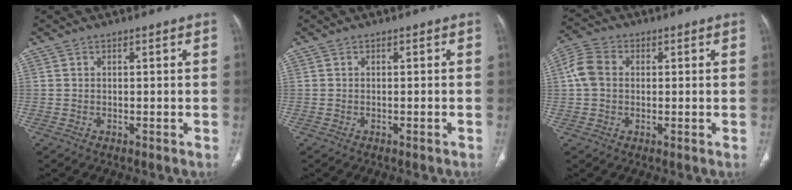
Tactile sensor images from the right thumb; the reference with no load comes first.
{"total": 0.6, "force": [-0.4, 0.0, 0.4], "torque": [-0.013, 0.003, -0.003]}
{"total": 6.1, "force": [0.6, 4.8, 3.8], "torque": [-0.082, 0.017, 0.006]}